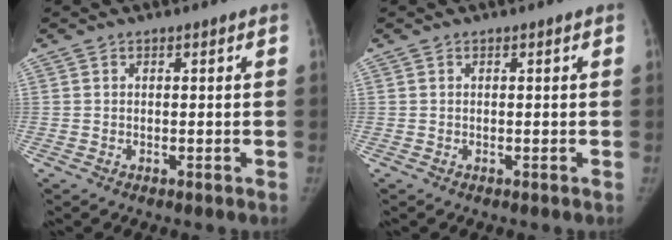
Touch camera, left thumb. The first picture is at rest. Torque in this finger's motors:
{"motor_torque": [0.05, -0.03, 0.10, -0.04, 0.01]}